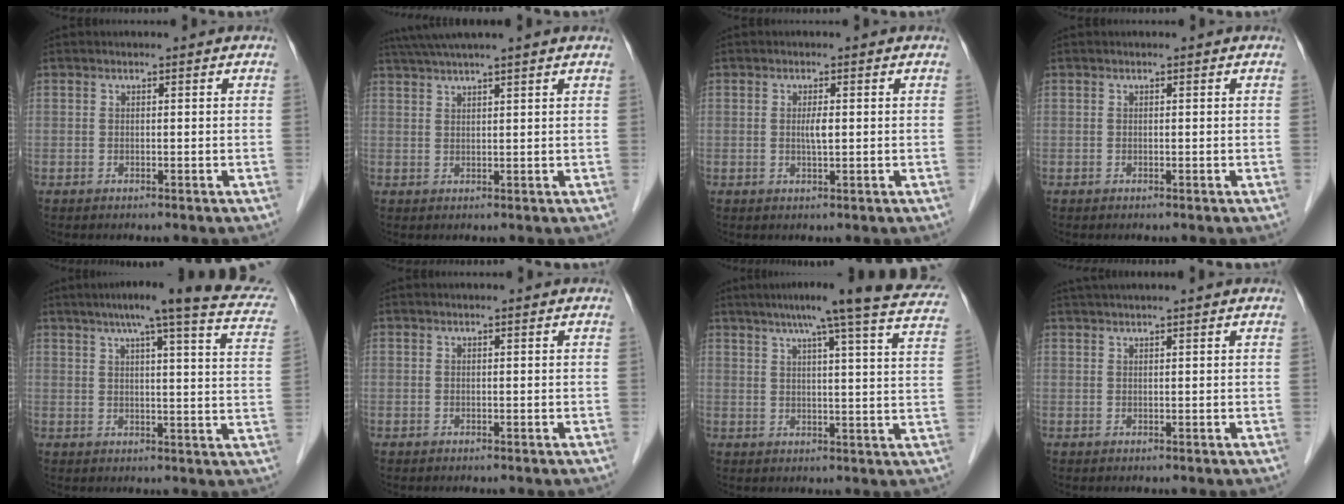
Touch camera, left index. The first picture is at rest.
{"total": 7.3, "force": [6.1, -1.0, 4.0], "torque": [-0.067, 0.040, 0.094]}
{"total": 1.8, "force": [0.1, 0.3, 1.8], "torque": [-0.036, 0.000, 0.002]}
{"total": 0.0}
{"total": 20.4, "force": [16.1, 1.4, 12.4], "torque": [-0.169, 0.002, 0.179]}
{"total": 0.0}
{"total": 21.6, "force": [18.2, -0.1, 11.7], "torque": [-0.170, -0.011, 0.213]}
{"total": 5.6, "force": [4.9, -0.6, 2.7], "torque": [-0.036, 0.040, 0.072]}